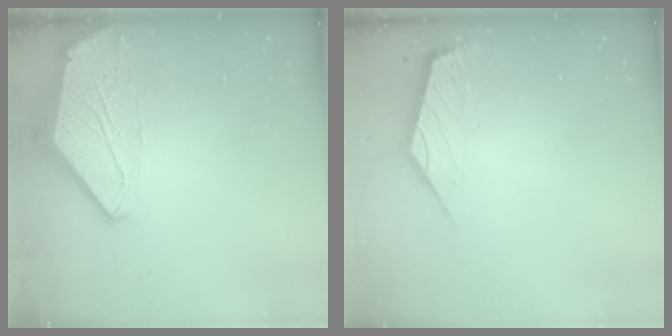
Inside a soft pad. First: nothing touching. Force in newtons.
{"total": 2.7, "press": 2.6, "slide": 0.6}